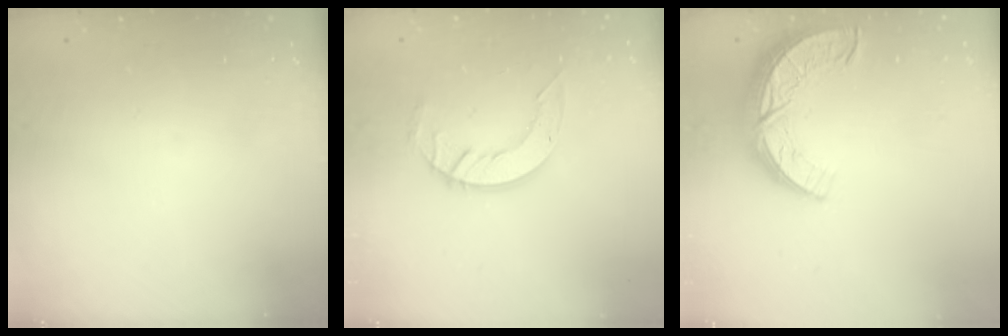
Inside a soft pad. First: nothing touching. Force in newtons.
{"total": 8.7, "press": 8.6, "slide": 0.8}
{"total": 11.9, "press": 11.9, "slide": 0.8}